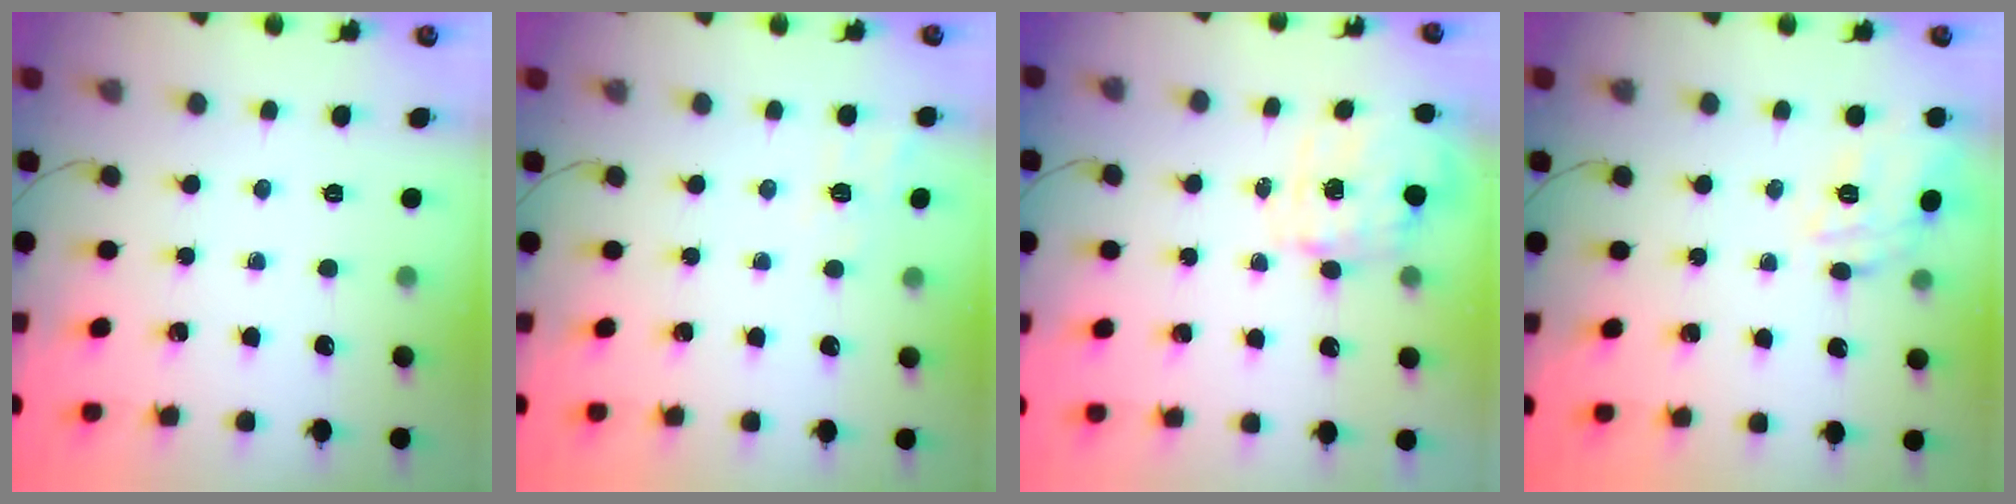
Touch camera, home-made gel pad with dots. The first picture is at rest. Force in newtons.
{"total": 8.5, "press": 8.2, "slide": 2.2}
{"total": 4.0, "press": 3.9, "slide": 0.8}
{"total": 14.6, "press": 14.6, "slide": 0.9}